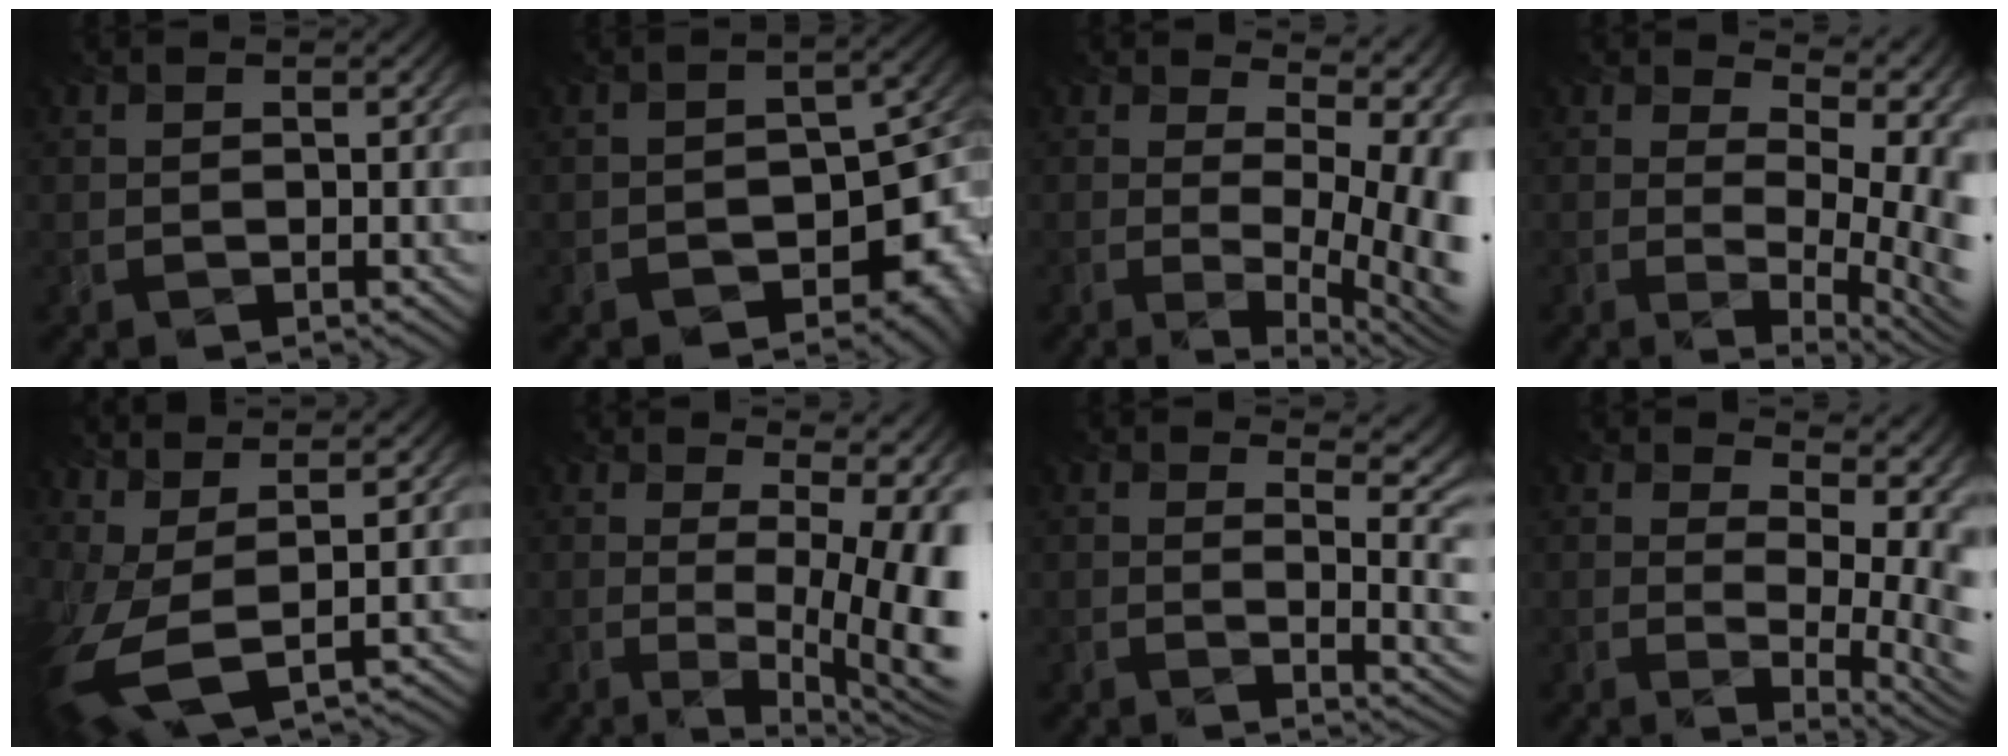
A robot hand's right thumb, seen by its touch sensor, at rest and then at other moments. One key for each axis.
{"total": 11.2, "fx": -4.0, "fy": 6.9, "fz": 7.8, "tx": -0.113, "ty": -0.034, "tz": -0.059}
{"total": 14.2, "fx": 3.7, "fy": 6.2, "fz": 12.3, "tx": -0.149, "ty": 0.035, "tz": 0.066}
{"total": 11.4, "fx": 3.9, "fy": 4.6, "fz": 9.7, "tx": -0.135, "ty": 0.016, "tz": 0.063}
{"total": 10.0, "fx": -0.1, "fy": 4.7, "fz": 8.8, "tx": -0.212, "ty": -0.024, "tz": 0.022}
{"total": 14.7, "fx": 1.7, "fy": 5.3, "fz": 13.6, "tx": -0.168, "ty": 0.037, "tz": 0.043}
{"total": 10.3, "fx": 4.6, "fy": 4.2, "fz": 8.1, "tx": -0.112, "ty": 0.017, "tz": 0.054}
{"total": 10.5, "fx": 4.7, "fy": 4.6, "fz": 8.2, "tx": -0.111, "ty": 0.012, "tz": 0.054}